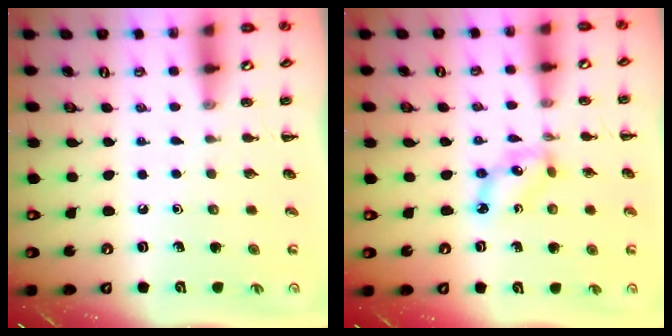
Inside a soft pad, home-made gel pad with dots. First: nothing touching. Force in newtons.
{"total": 5.2, "press": 5.0, "slide": 1.3}